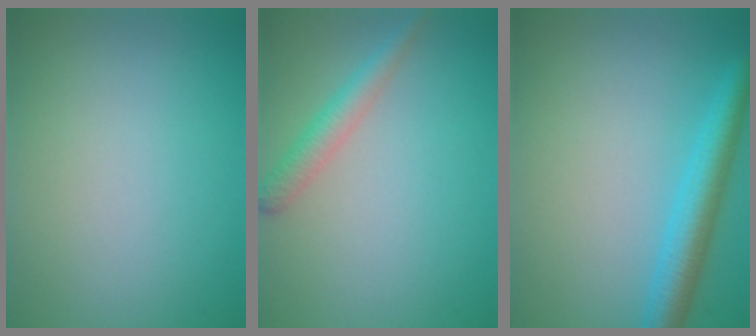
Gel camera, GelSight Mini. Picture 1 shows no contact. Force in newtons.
{"total": 2.5, "press": 2.5, "slide": 0.1}
{"total": 4.3, "press": 4.3, "slide": 0.2}